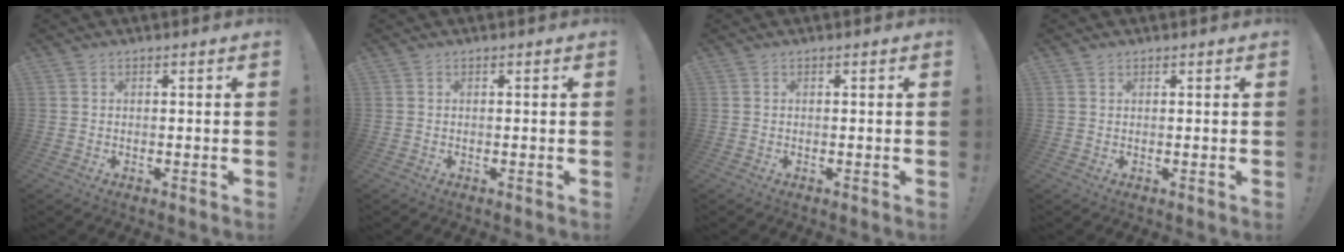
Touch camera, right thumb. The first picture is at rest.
{"total": 0.0}
{"total": 0.0}
{"total": 0.5, "force": [0.4, 0.3, 0.1], "torque": [0.001, -0.001, 0.008]}